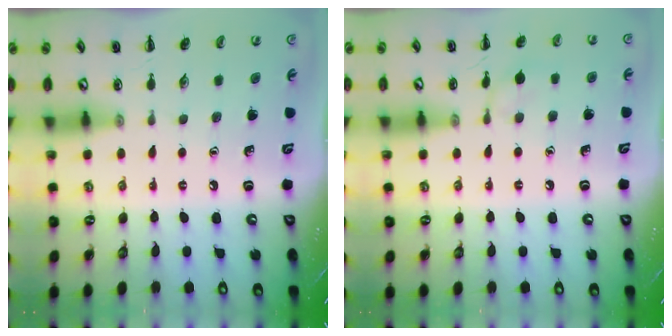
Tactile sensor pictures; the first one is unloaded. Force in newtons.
{"total": 7.0, "press": 6.8, "slide": 1.5}